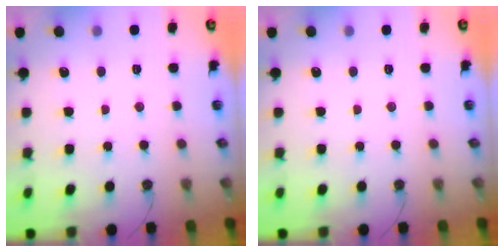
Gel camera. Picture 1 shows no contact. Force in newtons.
{"total": 0.0}